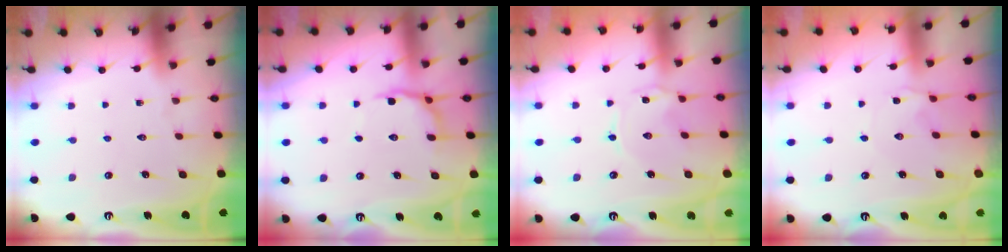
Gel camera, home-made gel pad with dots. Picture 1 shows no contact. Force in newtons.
{"total": 7.9, "press": 7.6, "slide": 2.2}
{"total": 1.0, "press": 1.0, "slide": 0.1}
{"total": 1.1, "press": 1.0, "slide": 0.3}